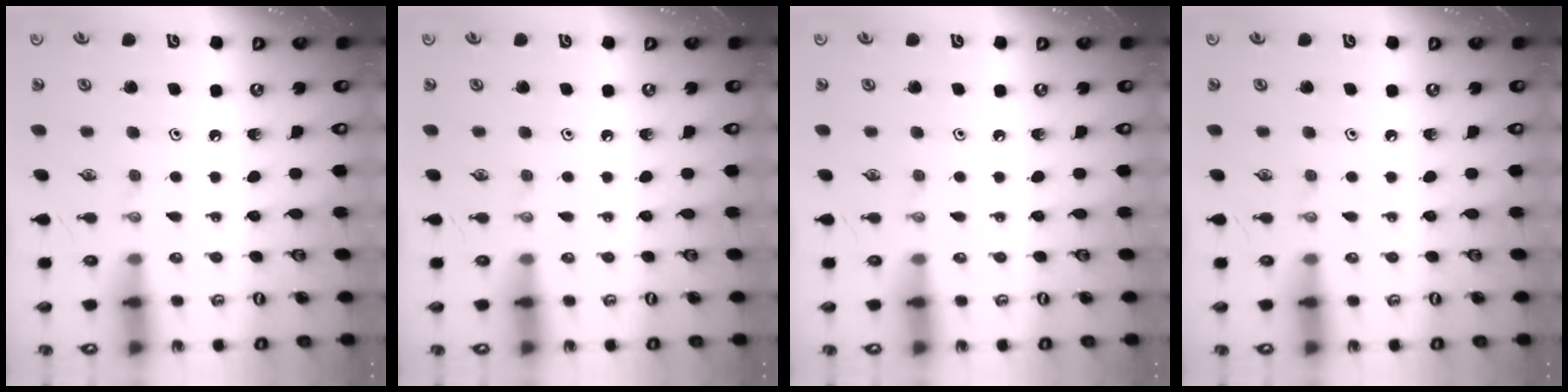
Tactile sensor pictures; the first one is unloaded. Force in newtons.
{"total": 0.0}
{"total": 0.0}
{"total": 0.0}